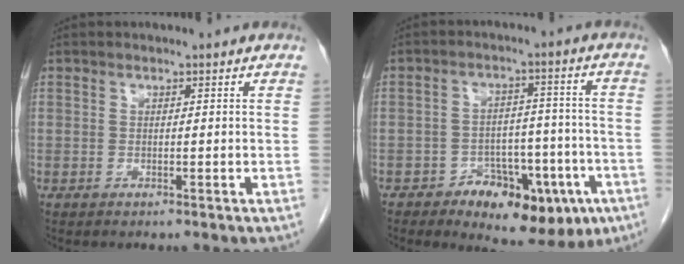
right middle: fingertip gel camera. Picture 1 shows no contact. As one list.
[{"total": 12.9, "force": [-7.0, 6.7, 8.5], "torque": [-0.092, 0.023, -0.091]}]